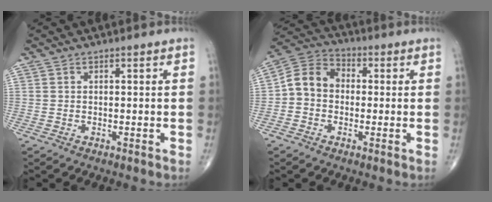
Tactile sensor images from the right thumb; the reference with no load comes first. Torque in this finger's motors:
{"motor_torque": [-0.11, 0.19, 0.43, -0.43, 0.02]}